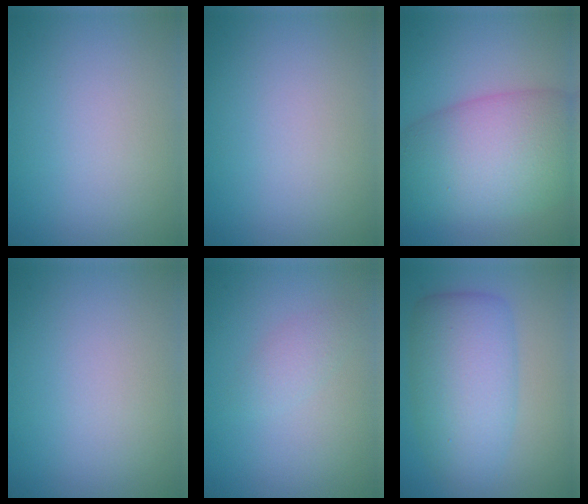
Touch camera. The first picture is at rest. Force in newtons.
{"total": 0.0}
{"total": 10.1, "press": 10.1, "slide": 0.5}
{"total": 0.0}
{"total": 1.3, "press": 1.3, "slide": 0.0}
{"total": 6.8, "press": 6.8, "slide": 0.2}